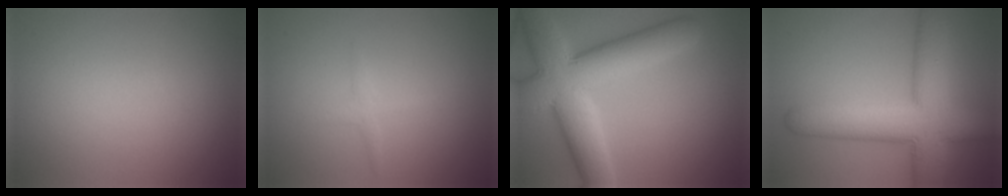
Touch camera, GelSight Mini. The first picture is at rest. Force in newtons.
{"total": 1.1, "press": 1.1, "slide": 0.0}
{"total": 10.1, "press": 10.0, "slide": 0.6}
{"total": 10.0, "press": 9.9, "slide": 0.5}